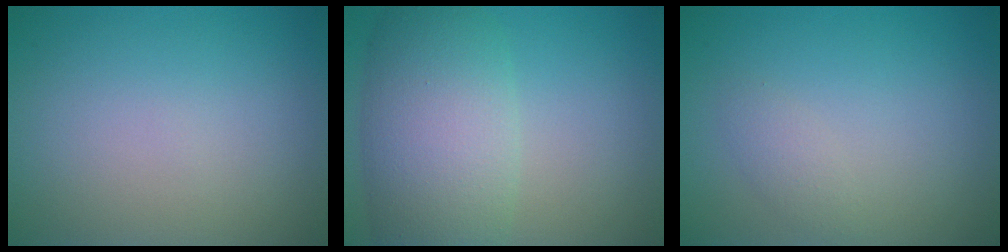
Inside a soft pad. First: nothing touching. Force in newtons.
{"total": 8.1, "press": 8.1, "slide": 0.4}
{"total": 1.1, "press": 1.1, "slide": 0.0}